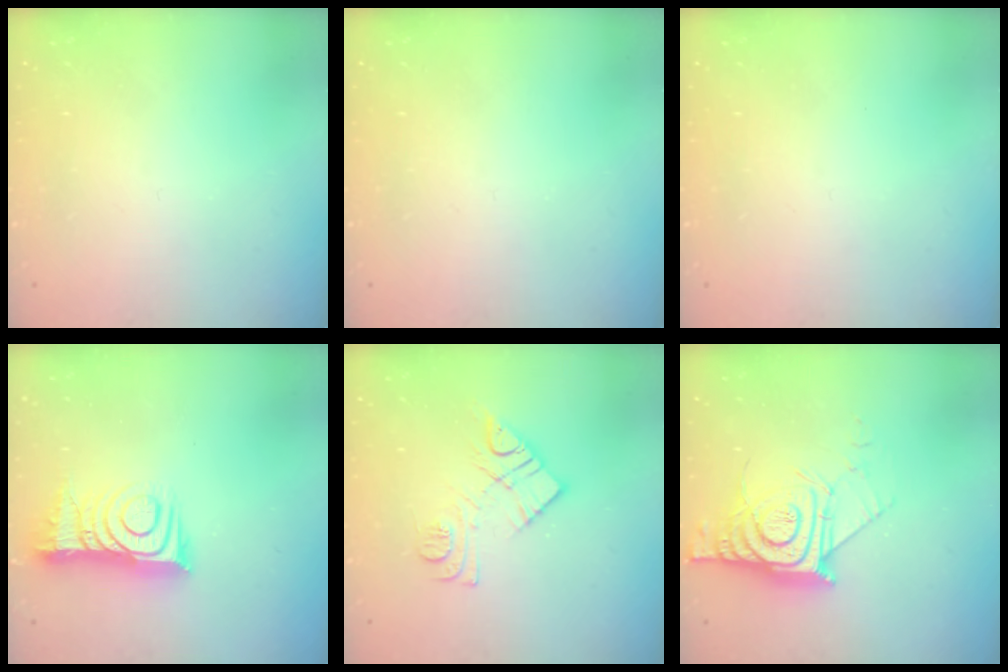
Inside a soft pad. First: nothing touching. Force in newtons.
{"total": 0.0}
{"total": 0.0}
{"total": 12.2, "press": 12.1, "slide": 1.0}
{"total": 10.2, "press": 10.2, "slide": 0.5}
{"total": 14.0, "press": 13.9, "slide": 1.3}